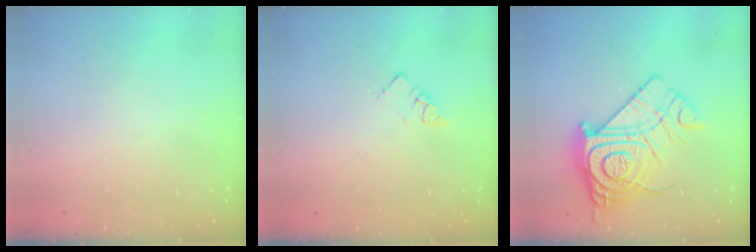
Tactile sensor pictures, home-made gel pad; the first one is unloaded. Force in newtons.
{"total": 4.5, "press": 4.5, "slide": 0.4}
{"total": 21.8, "press": 21.8, "slide": 2.0}